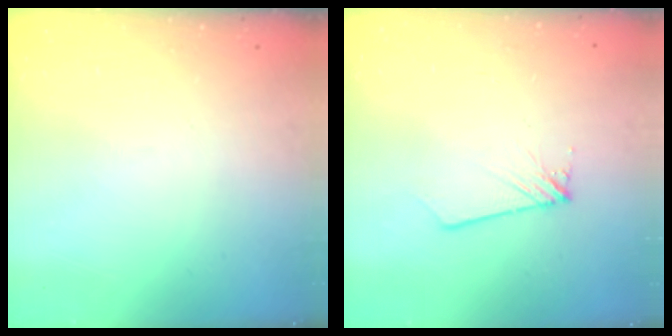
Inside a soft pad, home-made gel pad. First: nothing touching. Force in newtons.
{"total": 1.7, "press": 1.7, "slide": 0.1}